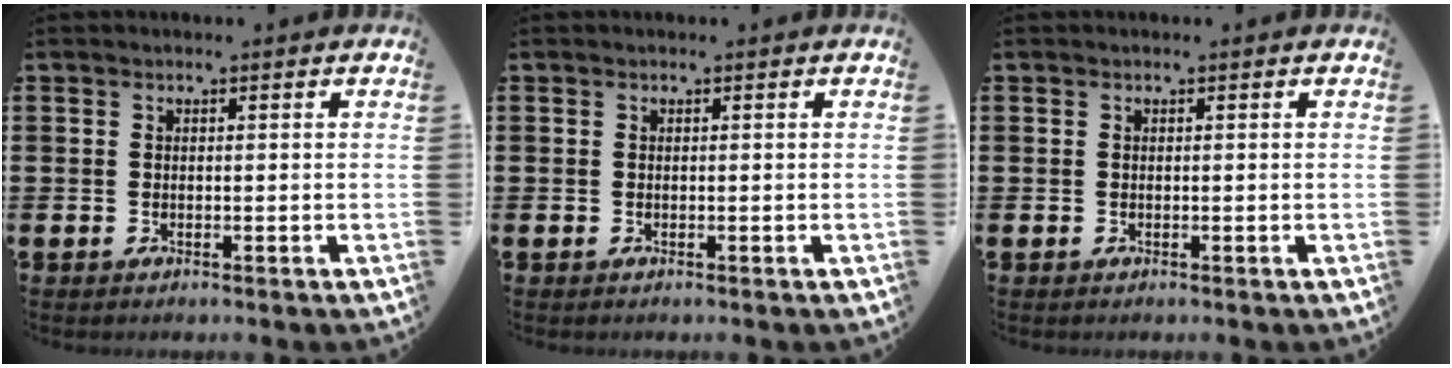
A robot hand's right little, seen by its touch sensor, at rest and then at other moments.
{"total": 0.0}
{"total": 0.0}